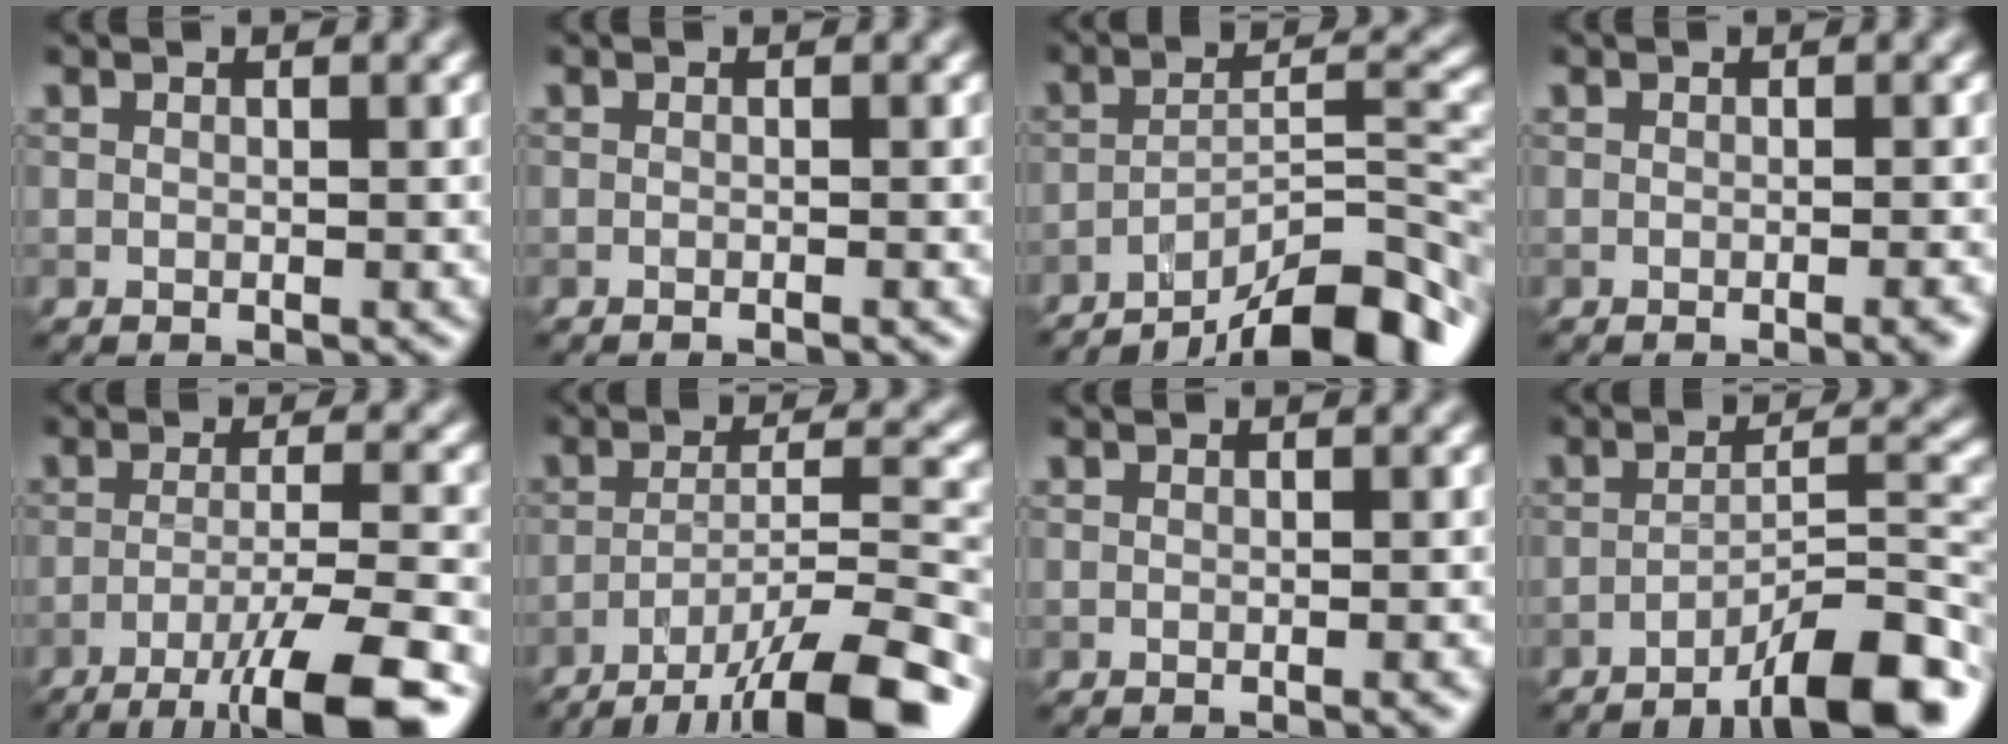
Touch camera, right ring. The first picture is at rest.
{"total": 0.9, "force": [-0.4, 0.3, 0.7], "torque": [-0.004, -0.007, -0.016]}
{"total": 11.7, "force": [-8.9, 2.7, 7.2], "torque": [-0.096, 0.014, -0.140]}
{"total": 2.0, "force": [-1.0, 0.5, 1.7], "torque": [-0.011, 0.000, -0.014]}
{"total": 9.4, "force": [-5.7, 1.6, 7.2], "torque": [-0.102, 0.003, -0.096]}
{"total": 12.1, "force": [-8.6, 2.5, 8.2], "torque": [-0.126, 0.007, -0.135]}
{"total": 1.2, "force": [-0.5, 0.3, 1.0], "torque": [-0.008, -0.002, -0.009]}
{"total": 9.4, "force": [-6.2, 1.9, 6.8], "torque": [-0.090, 0.011, -0.099]}